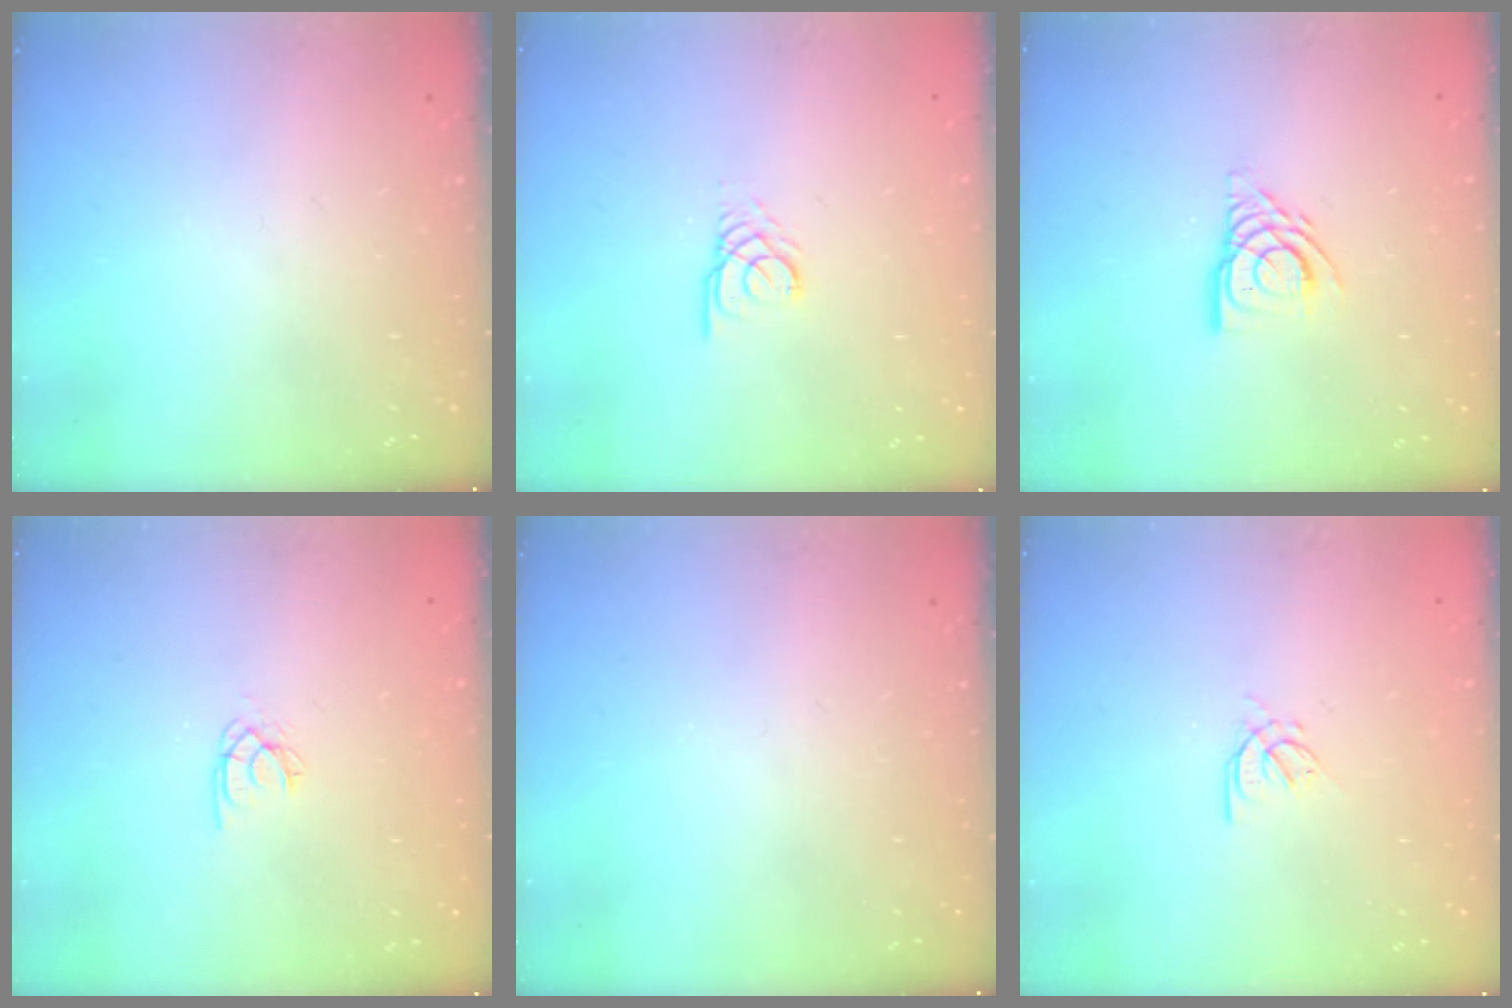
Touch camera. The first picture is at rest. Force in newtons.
{"total": 2.5, "press": 2.5, "slide": 0.2}
{"total": 9.4, "press": 9.4, "slide": 1.1}
{"total": 2.0, "press": 2.0, "slide": 0.4}
{"total": 0.0}
{"total": 3.2, "press": 3.0, "slide": 0.9}